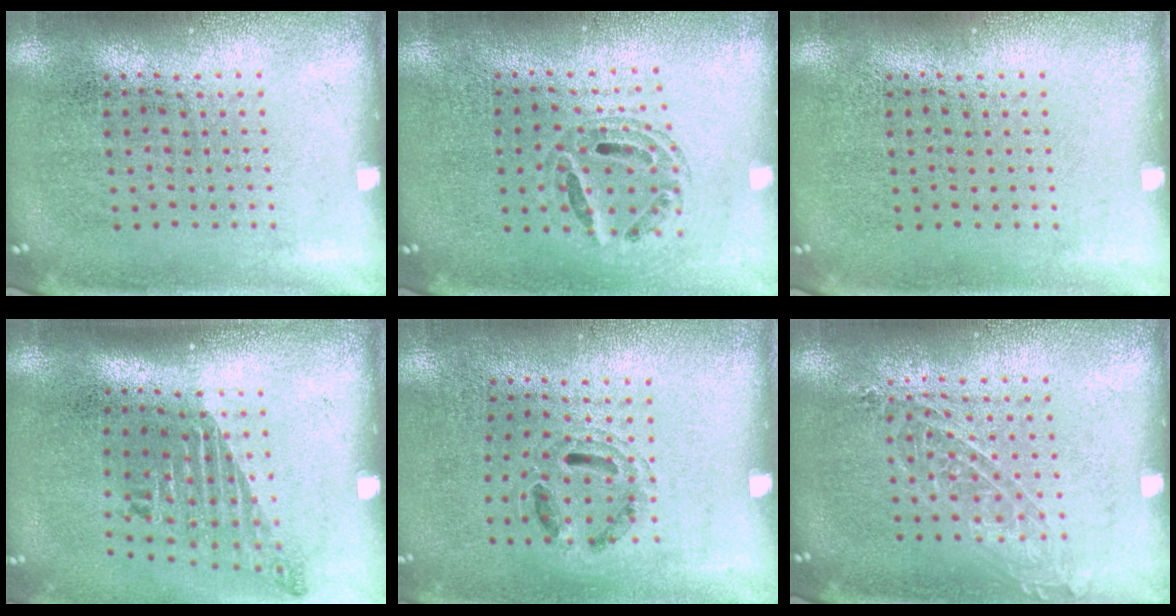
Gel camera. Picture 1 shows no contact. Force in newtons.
{"total": 0.6, "press": 0.6, "slide": 0.2}
{"total": 0.0}
{"total": 1.8, "press": 1.2, "slide": 1.4}
{"total": 0.8, "press": 0.8, "slide": 0.3}
{"total": 1.3, "press": 1.1, "slide": 0.5}